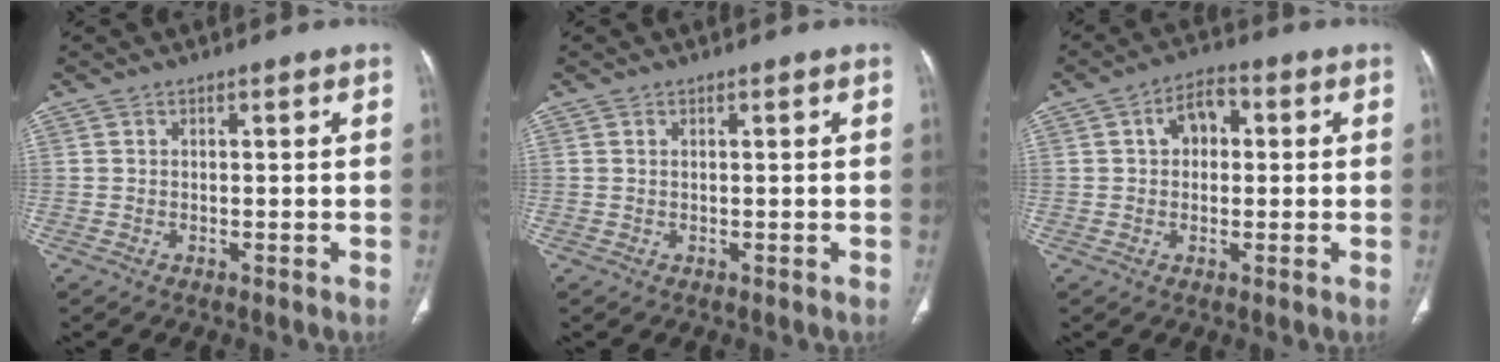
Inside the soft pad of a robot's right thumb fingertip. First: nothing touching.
{"total": 0.0}
{"total": 5.9, "force": [1.0, 4.0, 4.2], "torque": [-0.049, 0.014, 0.007]}